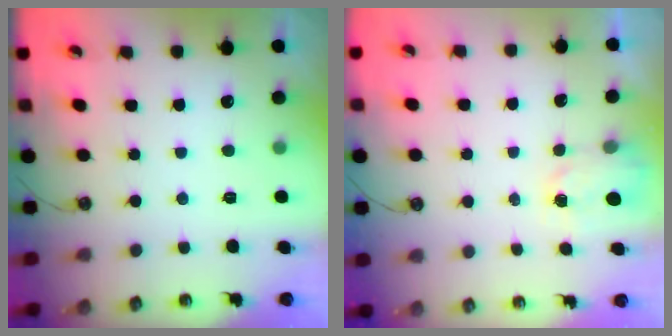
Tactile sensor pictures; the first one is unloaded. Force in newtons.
{"total": 1.5, "press": 1.5, "slide": 0.2}